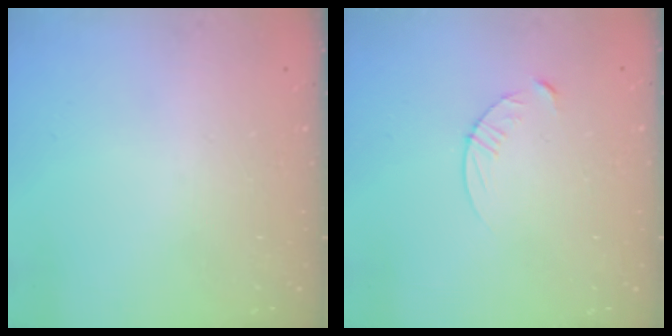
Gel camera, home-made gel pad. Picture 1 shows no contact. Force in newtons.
{"total": 4.6, "press": 4.6, "slide": 0.5}